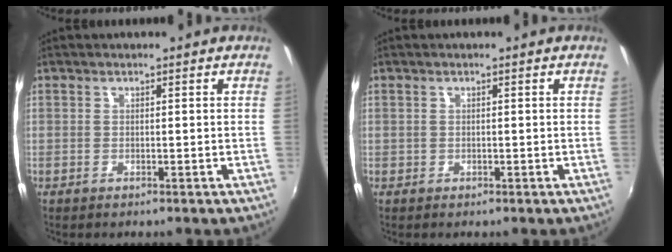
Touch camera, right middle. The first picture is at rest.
{"total": 0.6, "force": [-0.2, 0.5, 0.0], "torque": [0.001, -0.003, -0.003]}